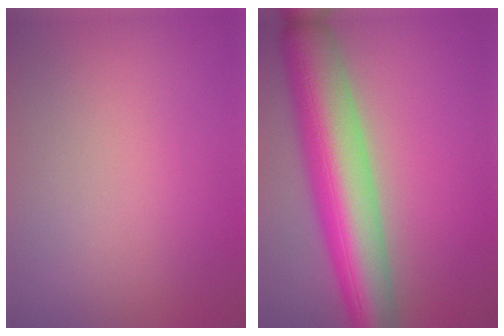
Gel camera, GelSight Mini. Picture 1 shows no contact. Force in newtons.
{"total": 10.9, "press": 10.9, "slide": 0.3}